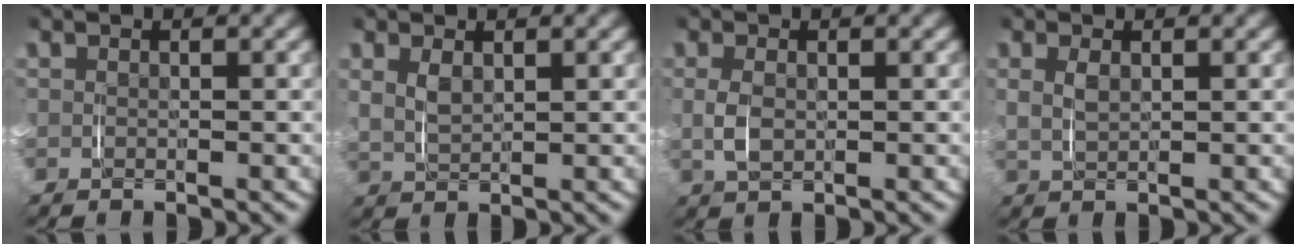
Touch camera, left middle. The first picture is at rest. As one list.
[{"total": 1.6, "force": [0.8, 0.5, 1.2], "torque": [-0.029, -0.004, 0.022]}, {"total": 1.3, "force": [-0.1, 0.4, 1.2], "torque": [-0.030, -0.006, 0.005]}, {"total": 1.0, "force": [0.4, 0.0, 0.9], "torque": [-0.019, -0.002, 0.014]}]